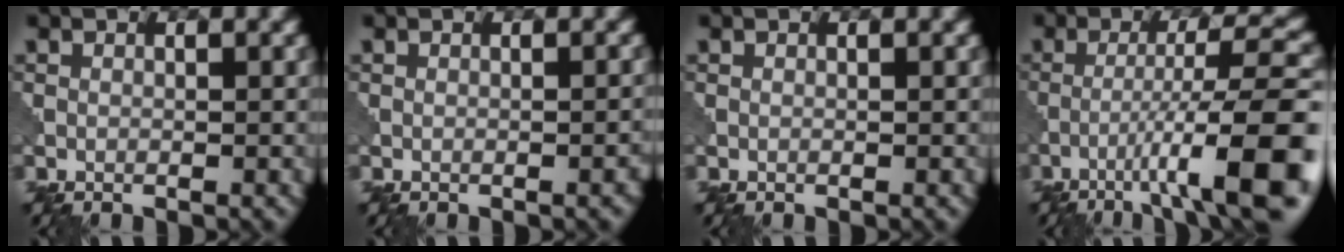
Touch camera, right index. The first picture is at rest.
{"total": 1.0, "force": [-0.4, 0.3, 0.8], "torque": [-0.005, 0.003, -0.006]}
{"total": 0.0}
{"total": 10.5, "force": [-4.3, 1.5, 9.4], "torque": [-0.132, 0.015, -0.063]}